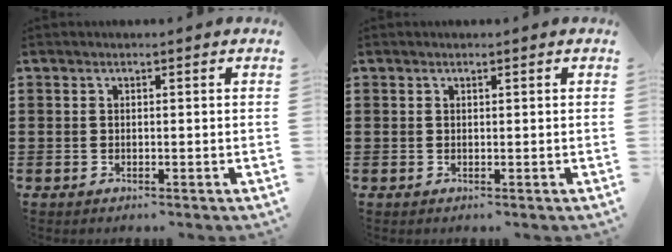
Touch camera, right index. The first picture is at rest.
{"total": 0.0}